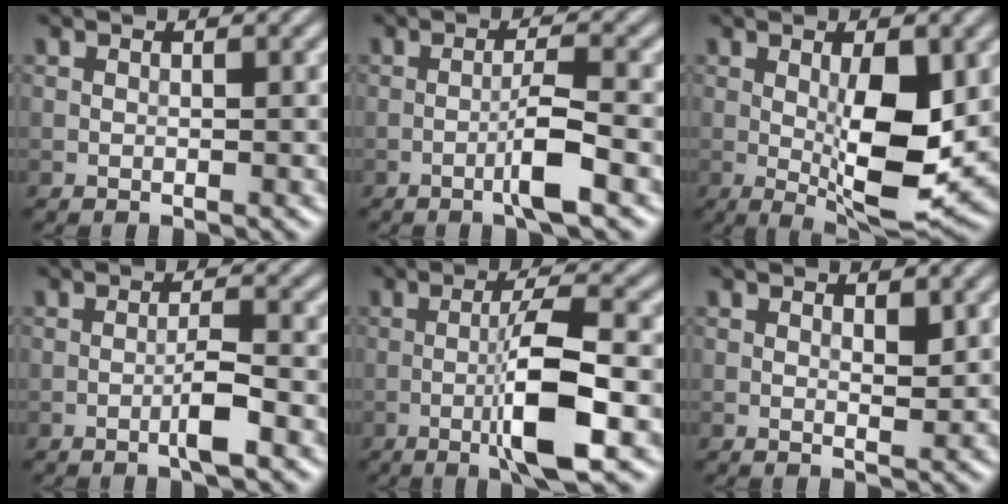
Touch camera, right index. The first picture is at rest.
{"total": 3.1, "force": [-1.4, 0.0, 2.8], "torque": [-0.049, 0.009, -0.031]}
{"total": 7.3, "force": [0.1, 2.2, 6.9], "torque": [-0.107, -0.012, 0.007]}
{"total": 2.5, "force": [-1.1, 0.2, 2.2], "torque": [-0.038, 0.006, -0.022]}
{"total": 7.0, "force": [-2.0, 1.1, 6.6], "torque": [-0.112, 0.010, -0.039]}
{"total": 1.2, "force": [0.7, 0.5, 0.9], "torque": [-0.013, -0.005, 0.013]}